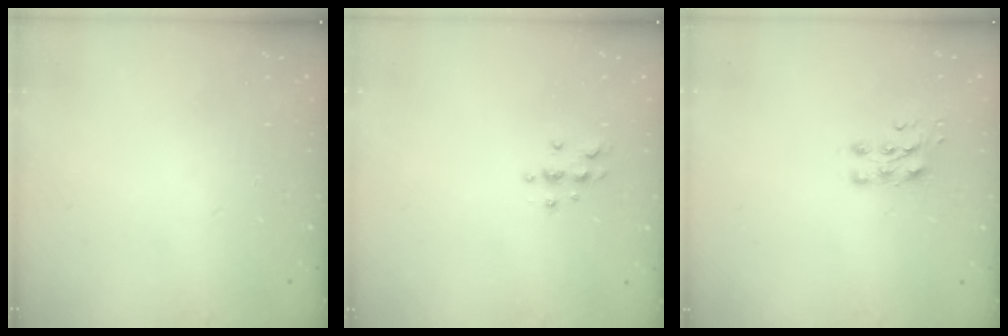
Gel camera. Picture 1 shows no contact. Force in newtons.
{"total": 4.2, "press": 4.2, "slide": 0.5}
{"total": 7.1, "press": 7.1, "slide": 0.8}